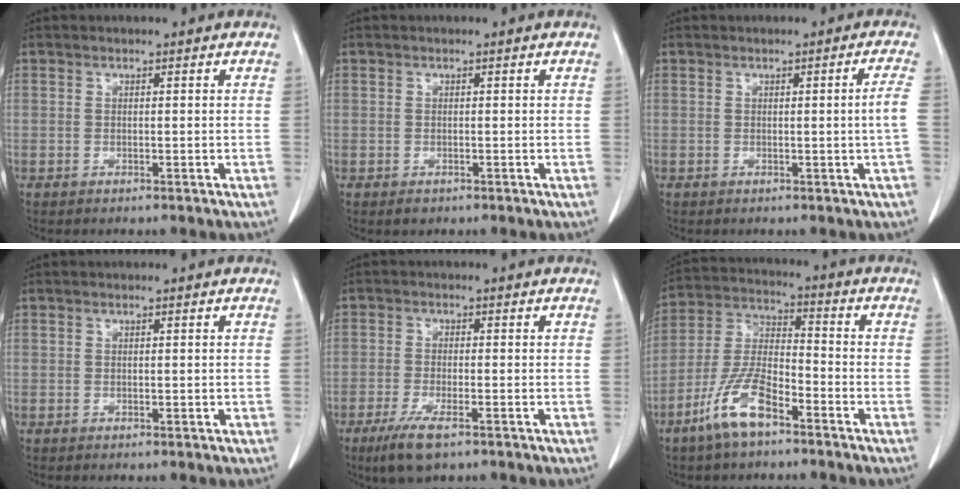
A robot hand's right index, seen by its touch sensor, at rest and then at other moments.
{"total": 1.0, "force": [-0.5, 0.9, 0.2], "torque": [0.000, 0.004, -0.003]}
{"total": 2.9, "force": [-0.4, -0.8, 2.7], "torque": [-0.036, -0.001, -0.003]}
{"total": 0.0}
{"total": 5.8, "force": [-3.6, 1.2, 4.3], "torque": [-0.090, -0.014, -0.061]}
{"total": 10.3, "force": [-6.3, 2.9, 7.6], "torque": [-0.168, -0.005, -0.127]}